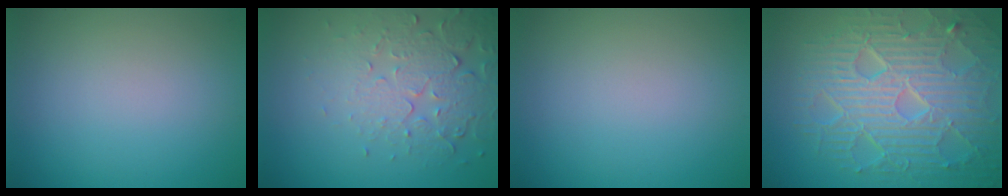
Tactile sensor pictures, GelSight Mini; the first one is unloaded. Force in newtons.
{"total": 5.2, "press": 3.8, "slide": 3.5}
{"total": 0.0}
{"total": 10.4, "press": 6.7, "slide": 8.0}